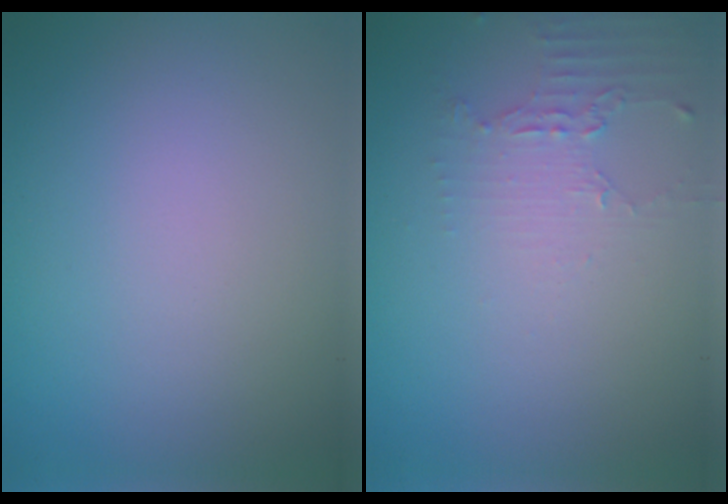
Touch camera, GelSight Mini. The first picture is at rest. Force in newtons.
{"total": 2.2, "press": 1.6, "slide": 1.5}